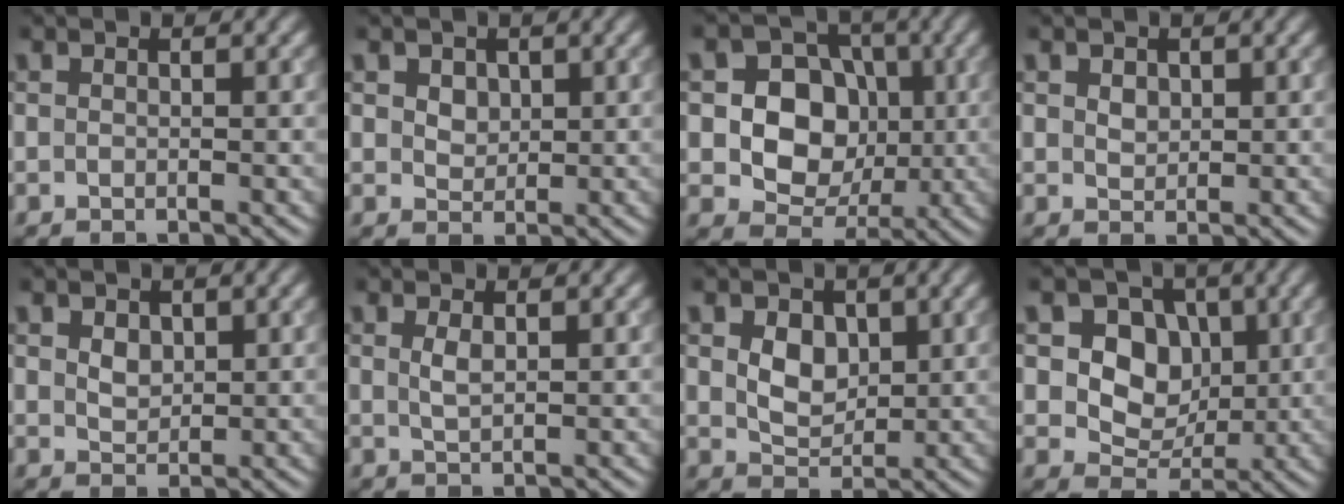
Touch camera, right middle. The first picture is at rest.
{"total": 2.1, "force": [1.0, 1.5, 1.1], "torque": [-0.022, 0.007, 0.017]}
{"total": 7.1, "force": [0.1, 6.0, 3.8], "torque": [-0.050, 0.009, -0.012]}
{"total": 1.2, "force": [0.5, 0.9, 0.6], "torque": [-0.011, 0.000, 0.013]}
{"total": 1.5, "force": [0.6, 1.1, 0.9], "torque": [-0.017, 0.000, 0.014]}
{"total": 1.2, "force": [0.5, 0.4, 1.1], "torque": [-0.025, 0.000, 0.011]}
{"total": 3.3, "force": [0.9, 2.4, 2.1], "torque": [-0.044, -0.002, 0.015]}
{"total": 5.7, "force": [1.0, 4.6, 3.2], "torque": [-0.056, -0.001, 0.005]}